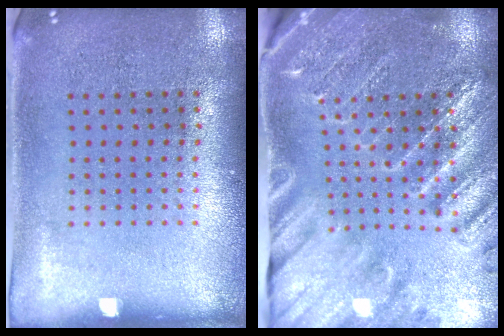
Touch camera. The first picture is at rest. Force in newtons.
{"total": 3.1, "press": 3.0, "slide": 0.7}